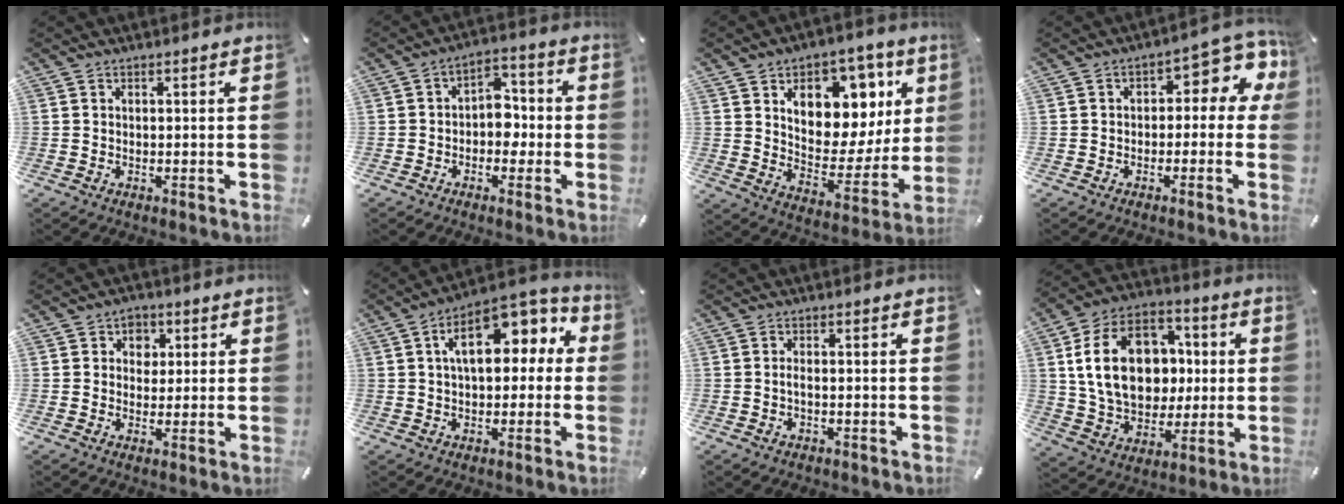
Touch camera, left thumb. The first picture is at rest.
{"total": 6.5, "force": [-1.7, 4.9, 4.0], "torque": [-0.056, 0.017, -0.034]}
{"total": 14.5, "force": [7.0, 10.3, 7.4], "torque": [-0.091, -0.058, 0.125]}
{"total": 8.0, "force": [1.7, 4.7, 6.3], "torque": [-0.079, -0.011, 0.024]}
{"total": 4.3, "force": [1.0, 3.9, 1.6], "torque": [-0.009, -0.001, 0.010]}
{"total": 13.4, "force": [4.3, 7.7, 10.0], "torque": [-0.151, -0.007, 0.073]}
{"total": 2.0, "force": [-0.5, 1.0, 1.7], "torque": [-0.032, 0.003, -0.010]}
{"total": 21.1, "force": [2.1, 16.0, 13.6], "torque": [-0.257, 0.016, 0.042]}